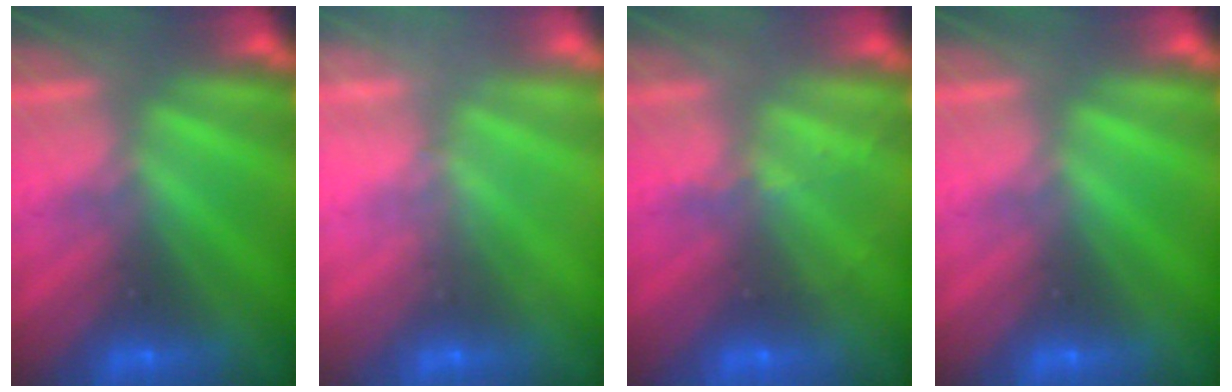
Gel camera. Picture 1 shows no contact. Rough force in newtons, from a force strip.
{"total": 2.0}
{"total": 1.9}
{"total": 0.0}